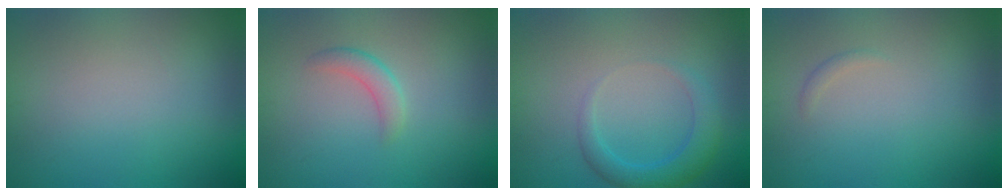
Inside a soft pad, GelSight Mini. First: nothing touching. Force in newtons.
{"total": 1.8, "press": 1.8, "slide": 0.1}
{"total": 2.9, "press": 2.9, "slide": 0.2}
{"total": 0.6, "press": 0.5, "slide": 0.1}